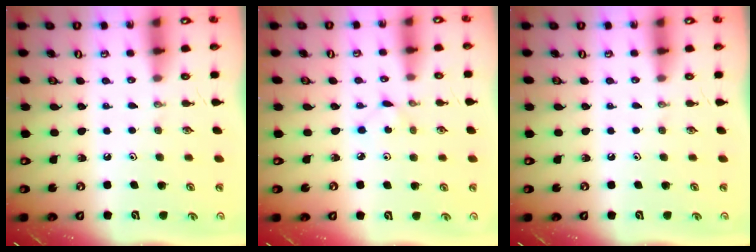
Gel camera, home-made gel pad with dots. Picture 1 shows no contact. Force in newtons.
{"total": 2.6, "press": 2.6, "slide": 0.2}
{"total": 0.0}